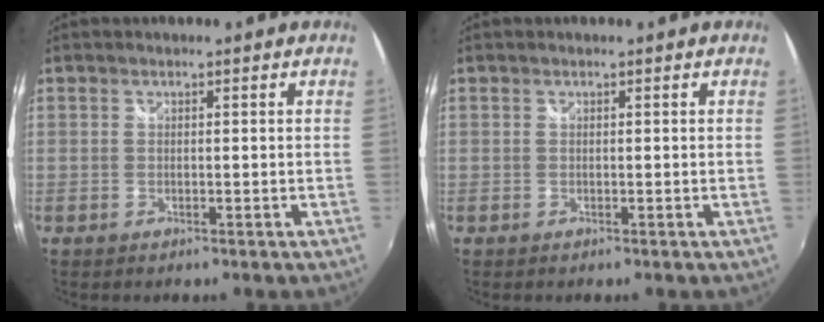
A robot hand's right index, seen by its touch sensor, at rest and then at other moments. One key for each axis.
{"total": 0.0}